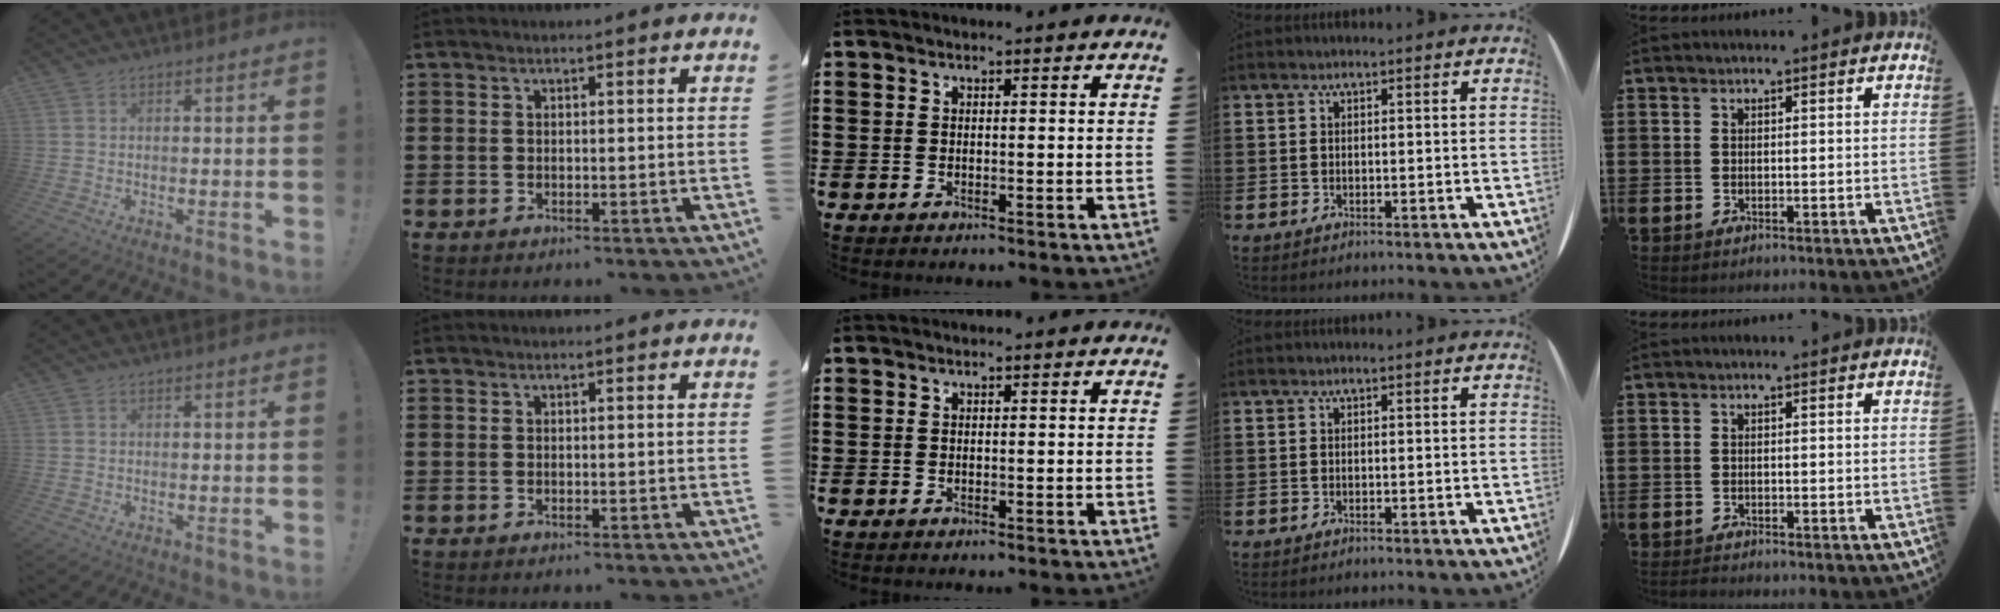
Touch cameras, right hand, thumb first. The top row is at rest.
{"little": {"total": 0.6, "force": [-0.6, 0.1, 0.2], "torque": [-0.005, -0.001, -0.012]}}